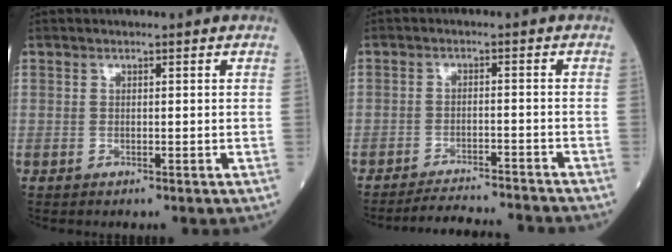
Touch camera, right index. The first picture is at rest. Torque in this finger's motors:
{"motor_torque": [0.83, -0.96, 0.30, 0.08]}